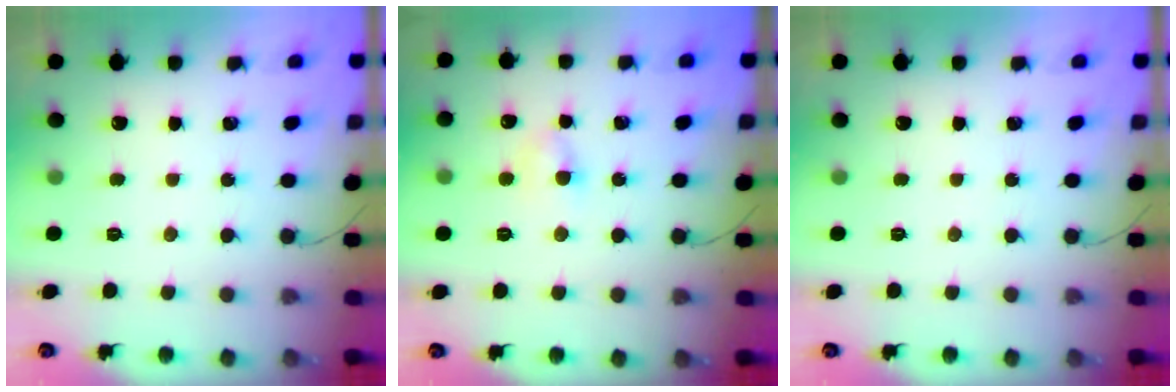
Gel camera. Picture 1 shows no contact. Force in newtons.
{"total": 4.0, "press": 3.8, "slide": 1.0}
{"total": 0.0}